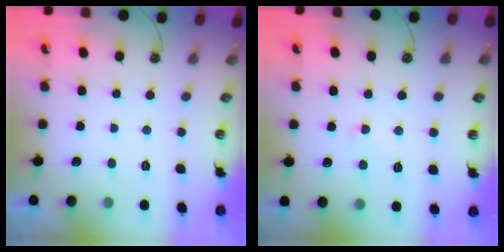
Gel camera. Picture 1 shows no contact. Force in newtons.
{"total": 2.7, "press": 2.5, "slide": 0.9}